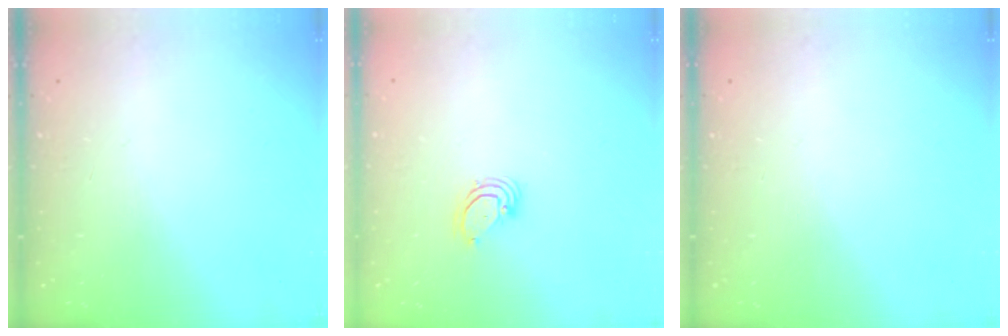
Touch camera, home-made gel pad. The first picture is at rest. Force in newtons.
{"total": 3.7, "press": 3.7, "slide": 0.1}
{"total": 0.0}